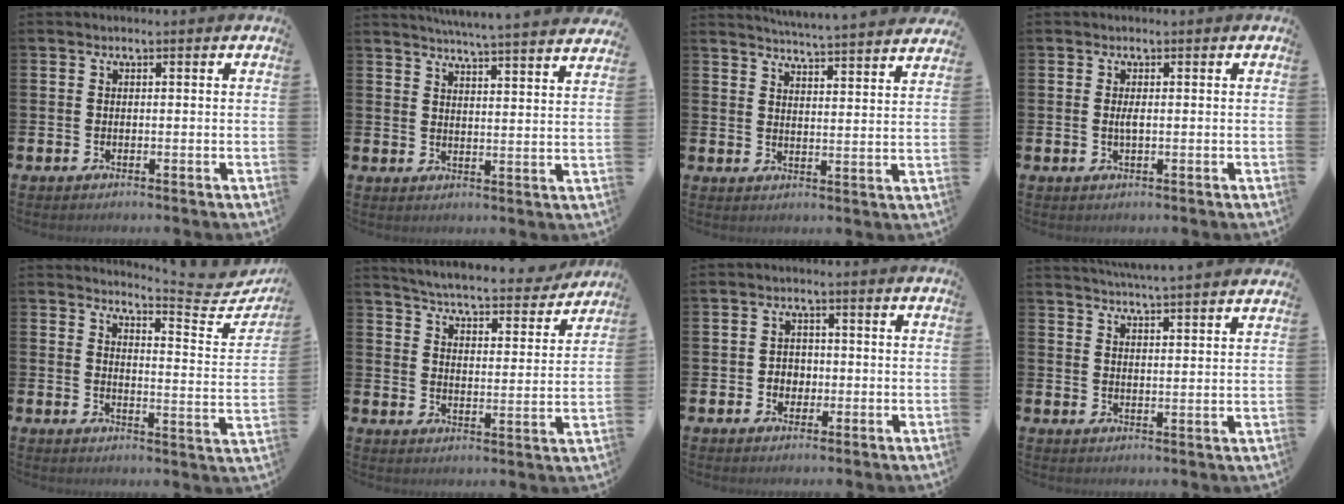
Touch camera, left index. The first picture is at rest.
{"total": 5.6, "force": [5.4, -0.8, 0.9], "torque": [-0.034, -0.037, 0.095]}
{"total": 5.2, "force": [5.2, -0.5, 0.5], "torque": [-0.025, -0.038, 0.090]}
{"total": 1.1, "force": [0.1, 0.2, 1.1], "torque": [-0.028, 0.004, 0.003]}
{"total": 4.6, "force": [4.3, 0.2, 1.7], "torque": [-0.020, -0.051, 0.060]}
{"total": 5.3, "force": [5.1, 0.5, 1.3], "torque": [-0.046, -0.042, 0.083]}
{"total": 2.2, "force": [-0.3, 2.0, 0.7], "torque": [-0.011, 0.005, -0.013]}
{"total": 4.9, "force": [4.8, -0.8, 0.4], "torque": [-0.028, -0.028, 0.087]}